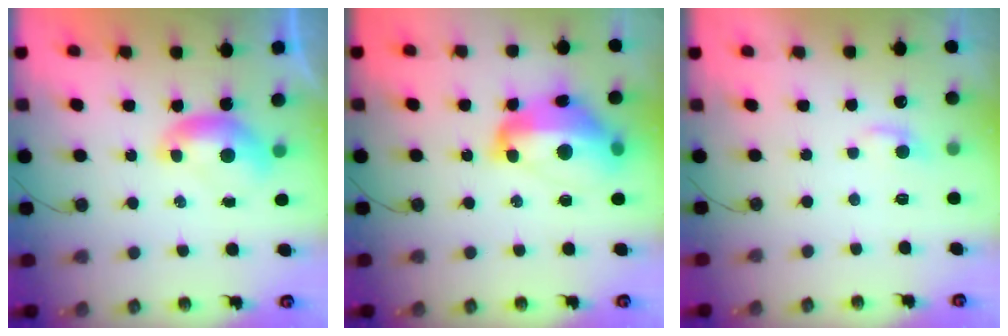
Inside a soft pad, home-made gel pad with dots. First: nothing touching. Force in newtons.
{"total": 12.3, "press": 12.2, "slide": 1.5}
{"total": 1.4, "press": 1.4, "slide": 0.5}